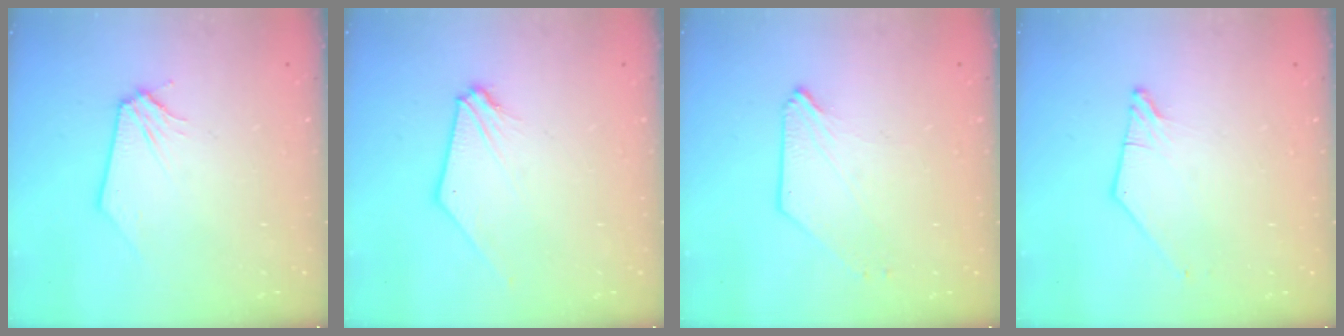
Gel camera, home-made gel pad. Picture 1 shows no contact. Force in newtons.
{"total": 1.8, "press": 1.8, "slide": 0.4}
{"total": 0.0}
{"total": 1.3, "press": 1.3, "slide": 0.2}